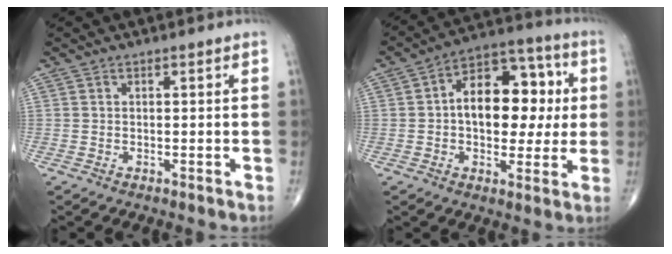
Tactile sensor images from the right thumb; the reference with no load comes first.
{"total": 16.5, "force": [1.4, 10.3, 12.8], "torque": [-0.145, 0.030, 0.014]}